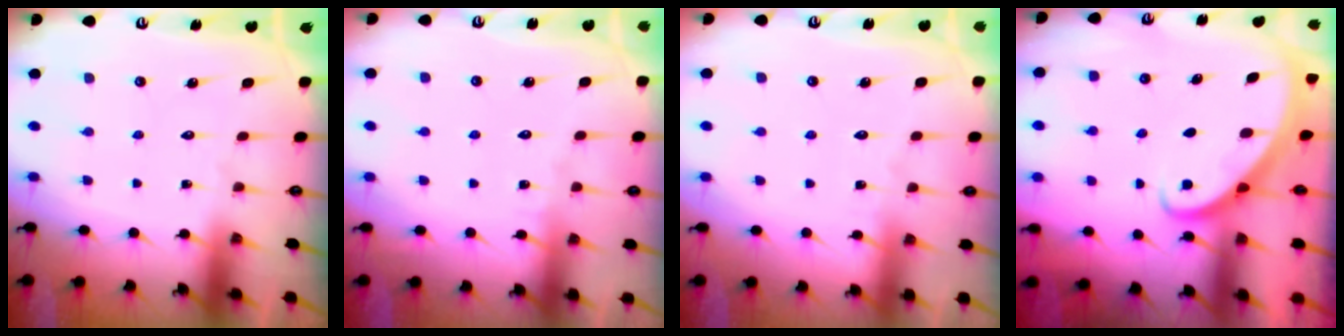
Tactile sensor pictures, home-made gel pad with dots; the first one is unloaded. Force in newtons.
{"total": 2.5, "press": 2.5, "slide": 0.2}
{"total": 2.4, "press": 2.4, "slide": 0.3}
{"total": 2.8, "press": 2.8, "slide": 0.2}